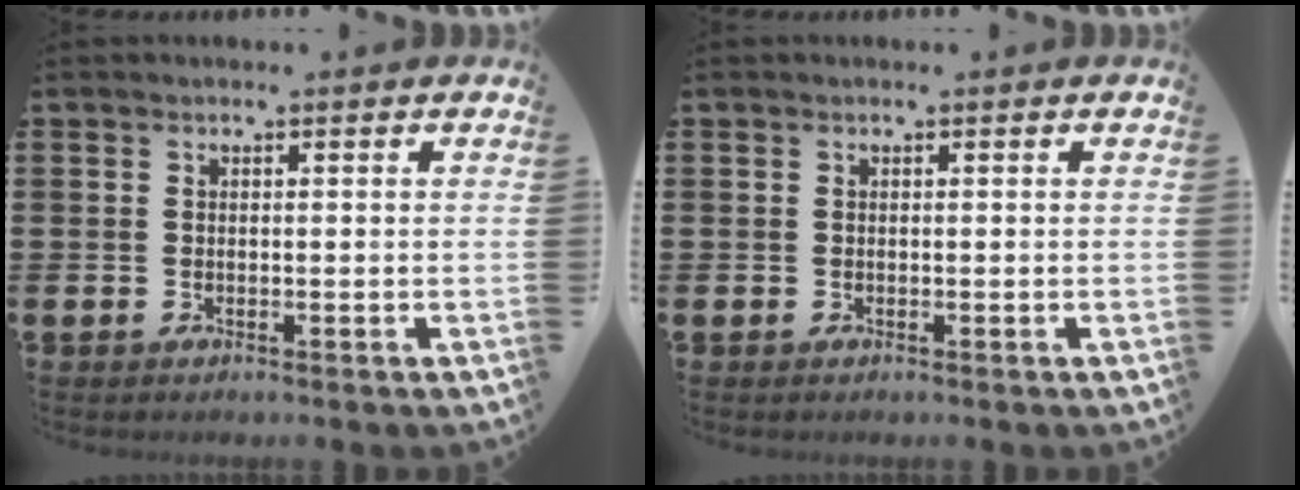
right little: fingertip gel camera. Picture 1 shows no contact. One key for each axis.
{"total": 0.0}